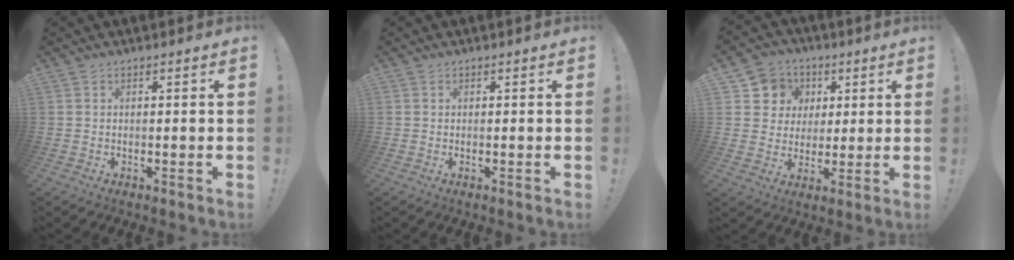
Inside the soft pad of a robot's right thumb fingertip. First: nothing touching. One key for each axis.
{"total": 0.0}
{"total": 9.1, "fx": 1.9, "fy": 8.8, "fz": 1.5, "tx": -0.024, "ty": -0.010, "tz": 0.044}